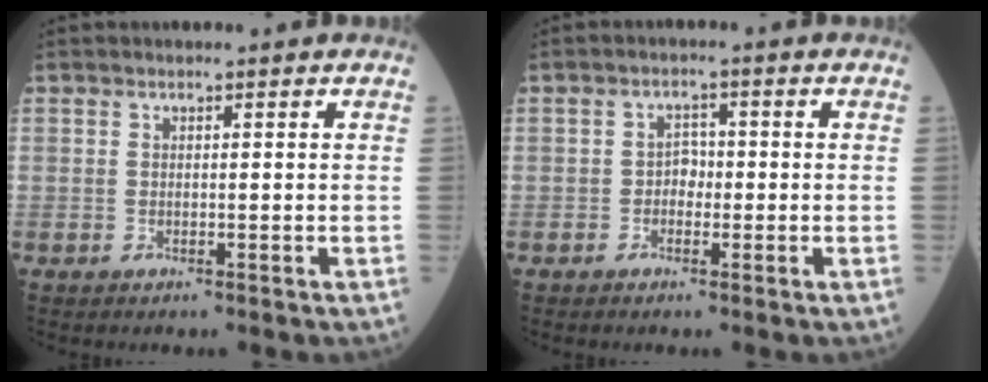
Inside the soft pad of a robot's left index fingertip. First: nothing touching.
{"total": 2.1, "force": [-0.5, 1.5, 1.4], "torque": [-0.015, 0.008, -0.012]}